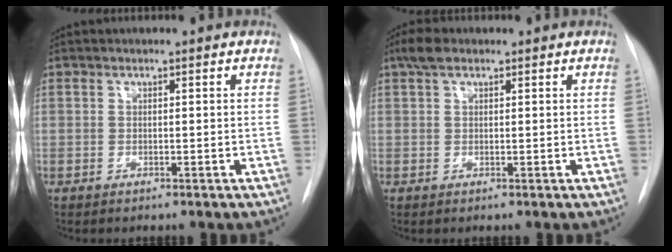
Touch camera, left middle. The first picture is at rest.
{"total": 2.6, "force": [1.7, 1.2, 1.6], "torque": [-0.035, 0.017, 0.033]}